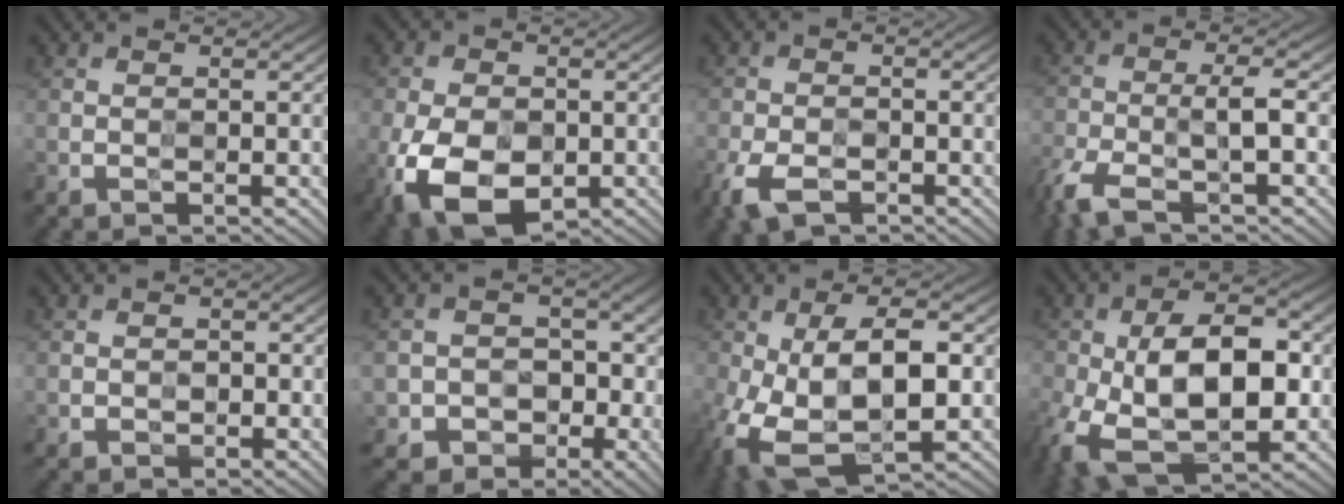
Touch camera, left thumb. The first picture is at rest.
{"total": 11.6, "force": [-4.0, 7.0, 8.4], "torque": [-0.189, -0.029, -0.070]}
{"total": 5.5, "force": [-3.3, 2.7, 3.5], "torque": [-0.077, -0.009, -0.067]}
{"total": 6.9, "force": [-3.8, 1.4, 5.6], "torque": [-0.116, 0.000, -0.088]}
{"total": 1.2, "force": [-0.2, 1.1, 0.5], "torque": [-0.009, -0.009, -0.004]}
{"total": 7.8, "force": [-2.4, 7.0, 2.5], "torque": [-0.033, -0.014, -0.054]}
{"total": 13.4, "force": [-2.8, 6.8, 11.1], "torque": [-0.234, -0.026, -0.043]}
{"total": 14.9, "force": [-3.1, 8.2, 12.0], "torque": [-0.238, -0.022, -0.051]}